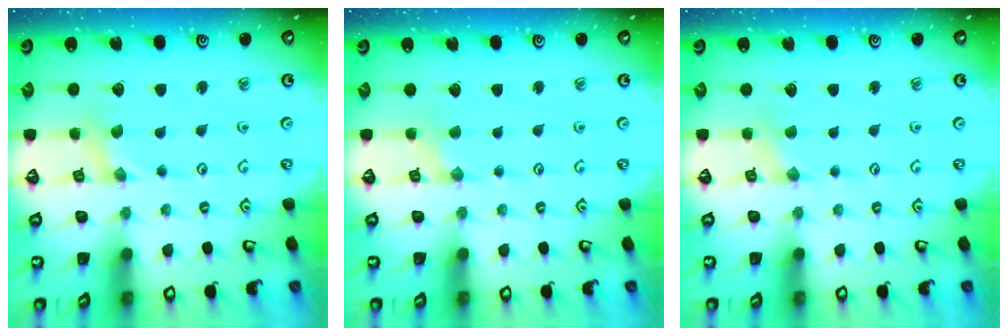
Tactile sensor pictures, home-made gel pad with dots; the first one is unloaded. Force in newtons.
{"total": 0.0}
{"total": 1.4, "press": 1.4, "slide": 0.3}